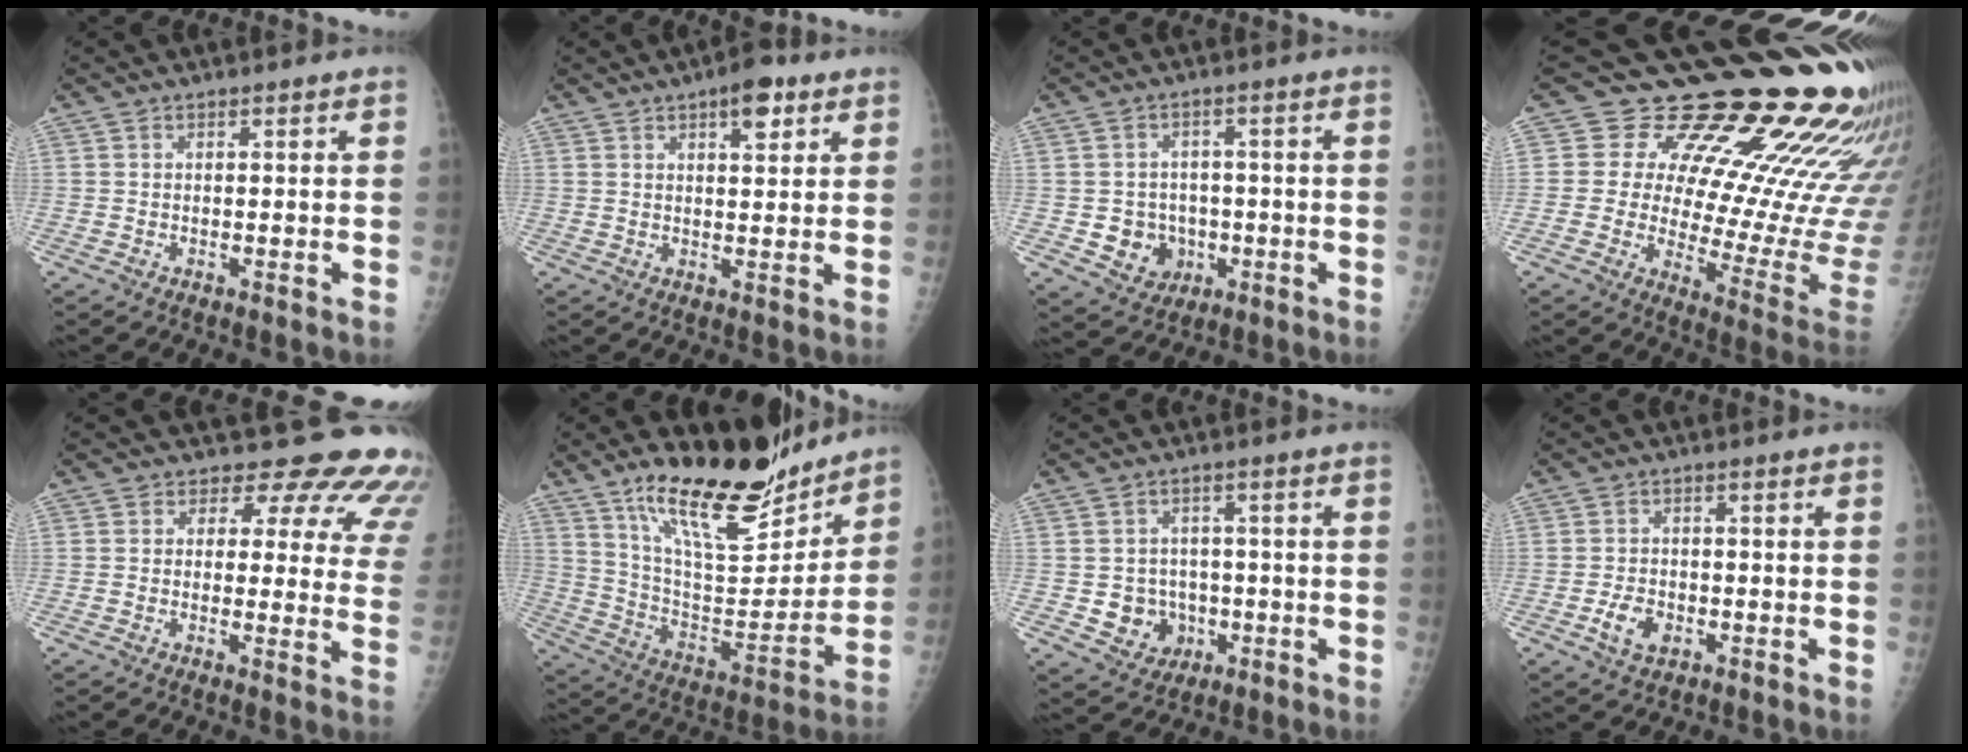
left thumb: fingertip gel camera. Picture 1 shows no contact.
{"total": 5.9, "force": [3.3, 2.4, 4.3], "torque": [-0.044, -0.012, 0.041]}
{"total": 7.1, "force": [-1.4, 6.4, 2.6], "torque": [-0.006, 0.010, -0.014]}
{"total": 26.0, "force": [17.9, 9.3, 16.4], "torque": [-0.185, -0.116, 0.226]}
{"total": 15.0, "force": [13.1, 6.2, 3.6], "torque": [0.015, -0.093, 0.115]}
{"total": 22.2, "force": [17.0, 7.2, 12.2], "torque": [-0.150, -0.104, 0.289]}
{"total": 7.3, "force": [-1.4, 6.6, 2.6], "torque": [-0.005, 0.010, -0.013]}
{"total": 4.6, "force": [-1.6, 3.2, 2.9], "torque": [-0.043, 0.004, -0.026]}